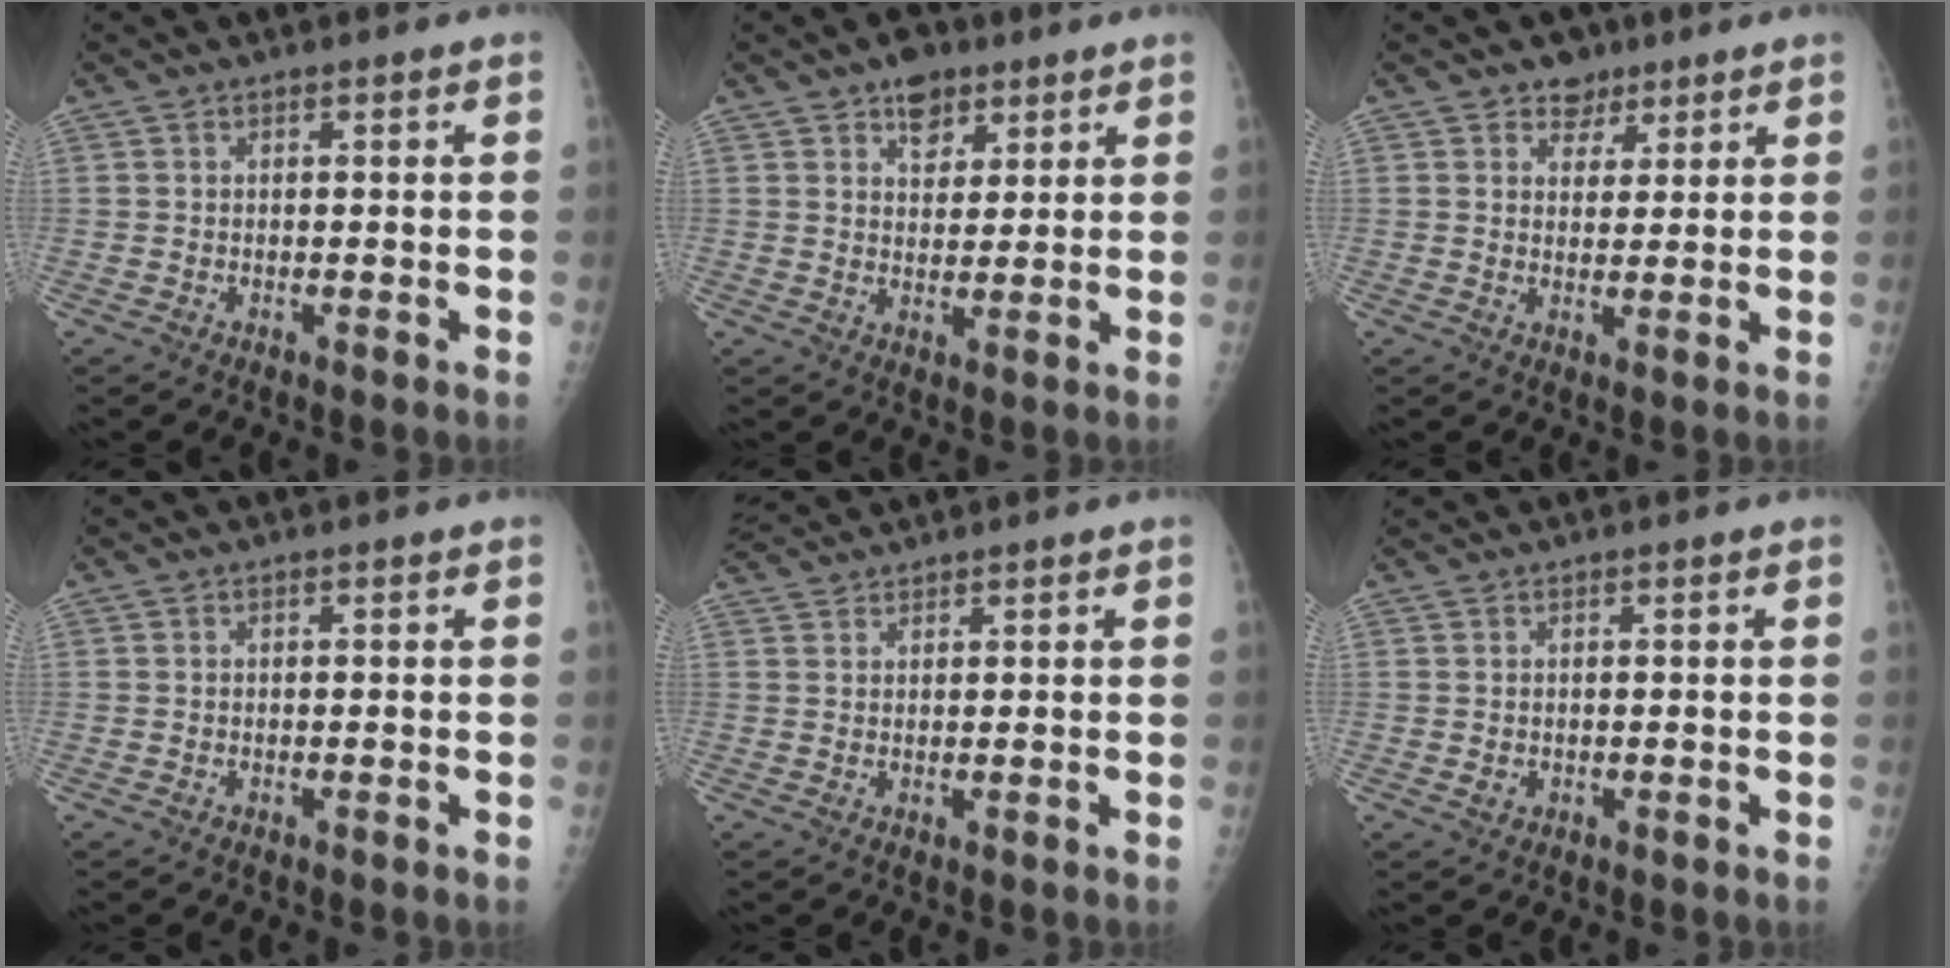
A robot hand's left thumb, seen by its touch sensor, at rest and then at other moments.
{"total": 5.9, "force": [3.7, 3.7, 2.7], "torque": [-0.013, -0.019, 0.057]}
{"total": 4.1, "force": [2.7, 3.0, 0.7], "torque": [0.017, -0.014, 0.038]}
{"total": 0.0}
{"total": 4.2, "force": [4.1, 0.7, 0.8], "torque": [-0.020, 0.014, 0.084]}
{"total": 1.1, "force": [0.3, 1.0, 0.3], "torque": [0.001, 0.000, 0.006]}